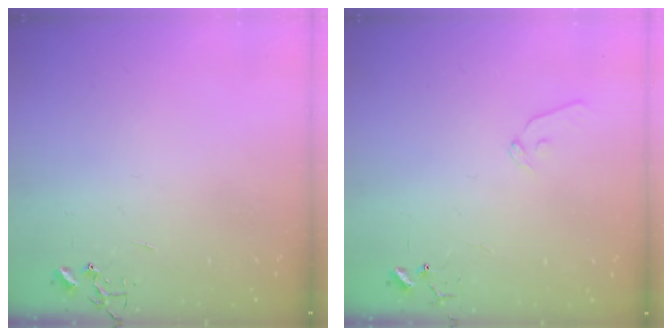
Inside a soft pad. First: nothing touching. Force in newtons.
{"total": 6.9, "press": 6.9, "slide": 0.7}